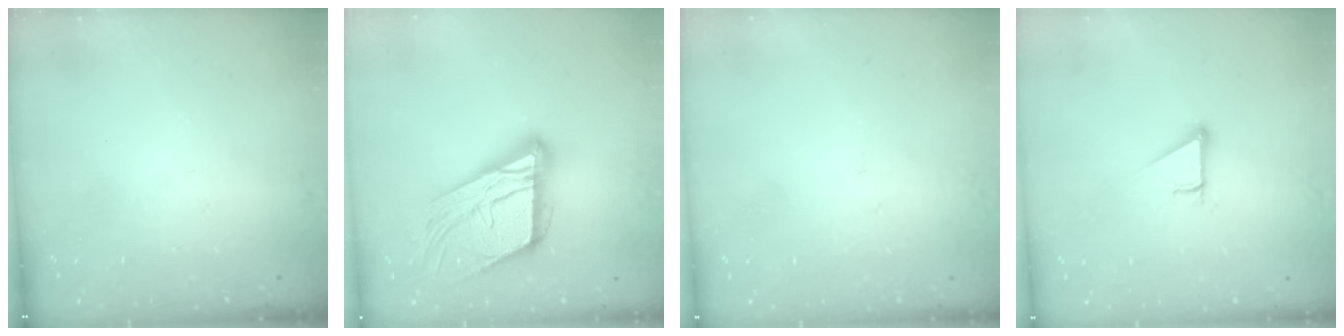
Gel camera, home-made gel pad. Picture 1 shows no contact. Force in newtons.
{"total": 21.2, "press": 21.0, "slide": 2.9}
{"total": 2.0, "press": 2.0, "slide": 0.1}
{"total": 2.8, "press": 2.8, "slide": 0.0}